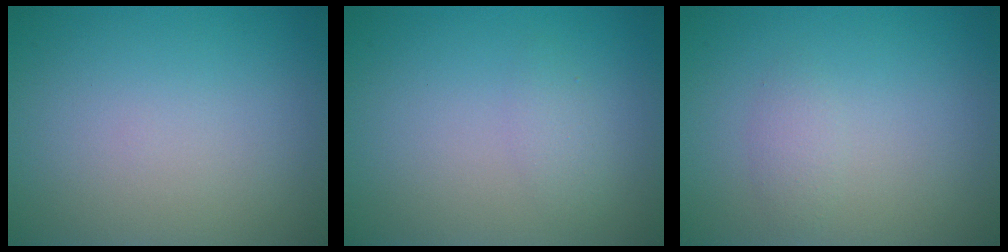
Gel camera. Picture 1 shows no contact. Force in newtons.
{"total": 1.2, "press": 1.2, "slide": 0.1}
{"total": 1.1, "press": 1.1, "slide": 0.1}